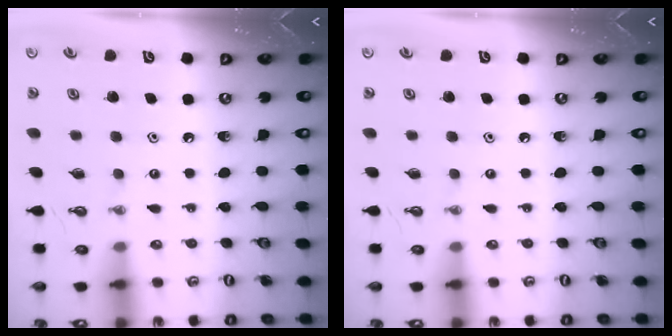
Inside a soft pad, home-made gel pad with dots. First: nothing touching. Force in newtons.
{"total": 0.0}